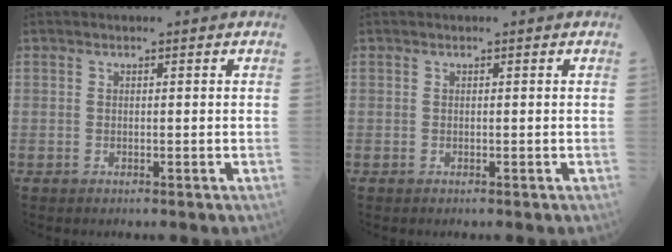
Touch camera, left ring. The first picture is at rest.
{"total": 0.0}